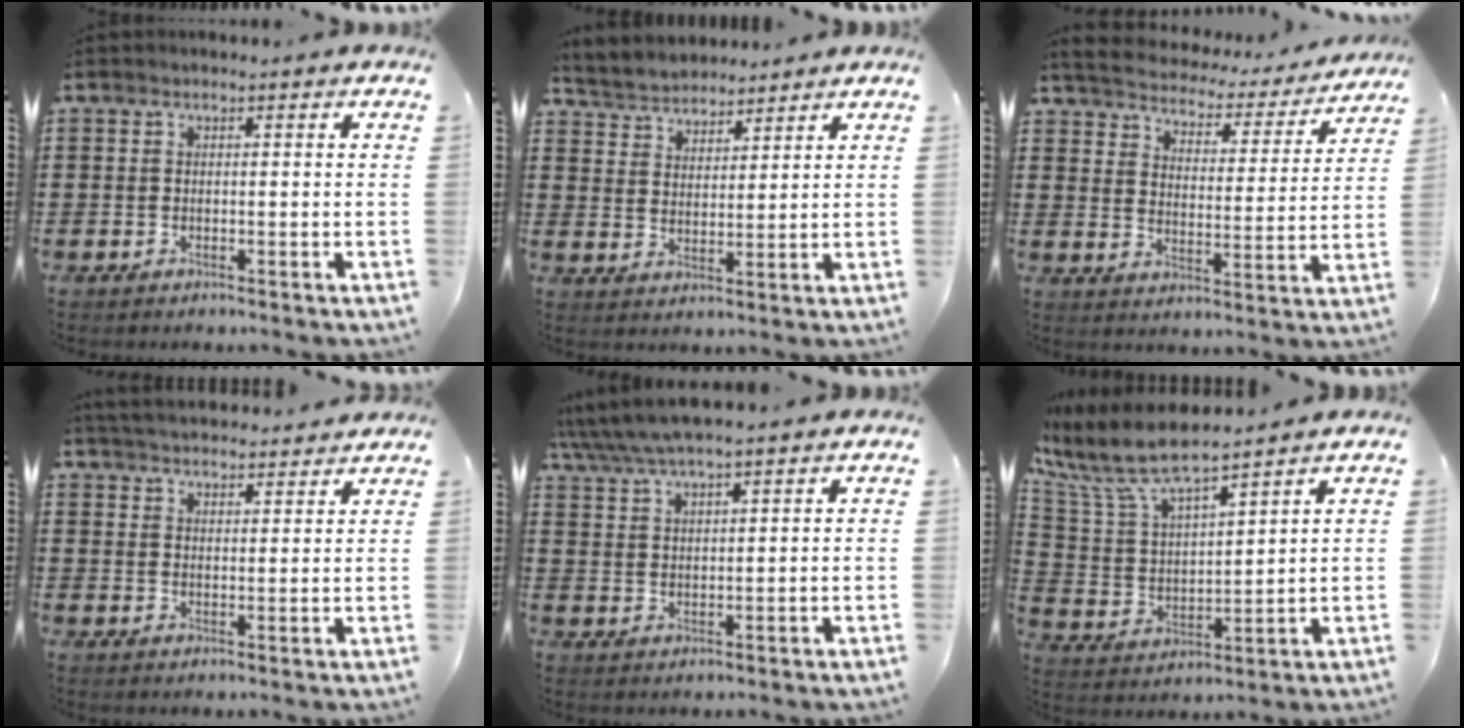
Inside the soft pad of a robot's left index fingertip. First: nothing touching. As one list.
[{"total": 4.0, "force": [3.8, 1.1, -0.3], "torque": [-0.015, -0.011, 0.069]}, {"total": 2.8, "force": [2.8, 0.4, 0.1], "torque": [-0.024, -0.025, 0.038]}, {"total": 4.0, "force": [4.0, 0.1, 0.4], "torque": [-0.021, -0.016, 0.072]}, {"total": 4.8, "force": [4.2, 0.5, 2.2], "torque": [-0.055, -0.011, 0.074]}, {"total": 8.8, "force": [7.5, 1.6, 4.3], "torque": [-0.116, -0.037, 0.127]}]